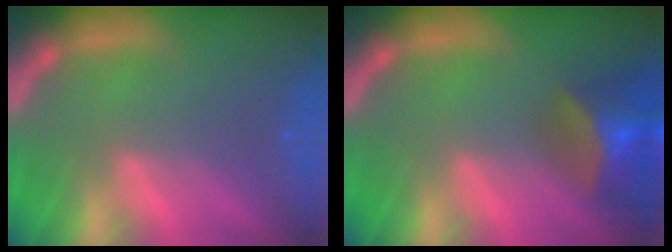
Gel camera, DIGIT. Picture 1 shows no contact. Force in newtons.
{"total": 7.5}